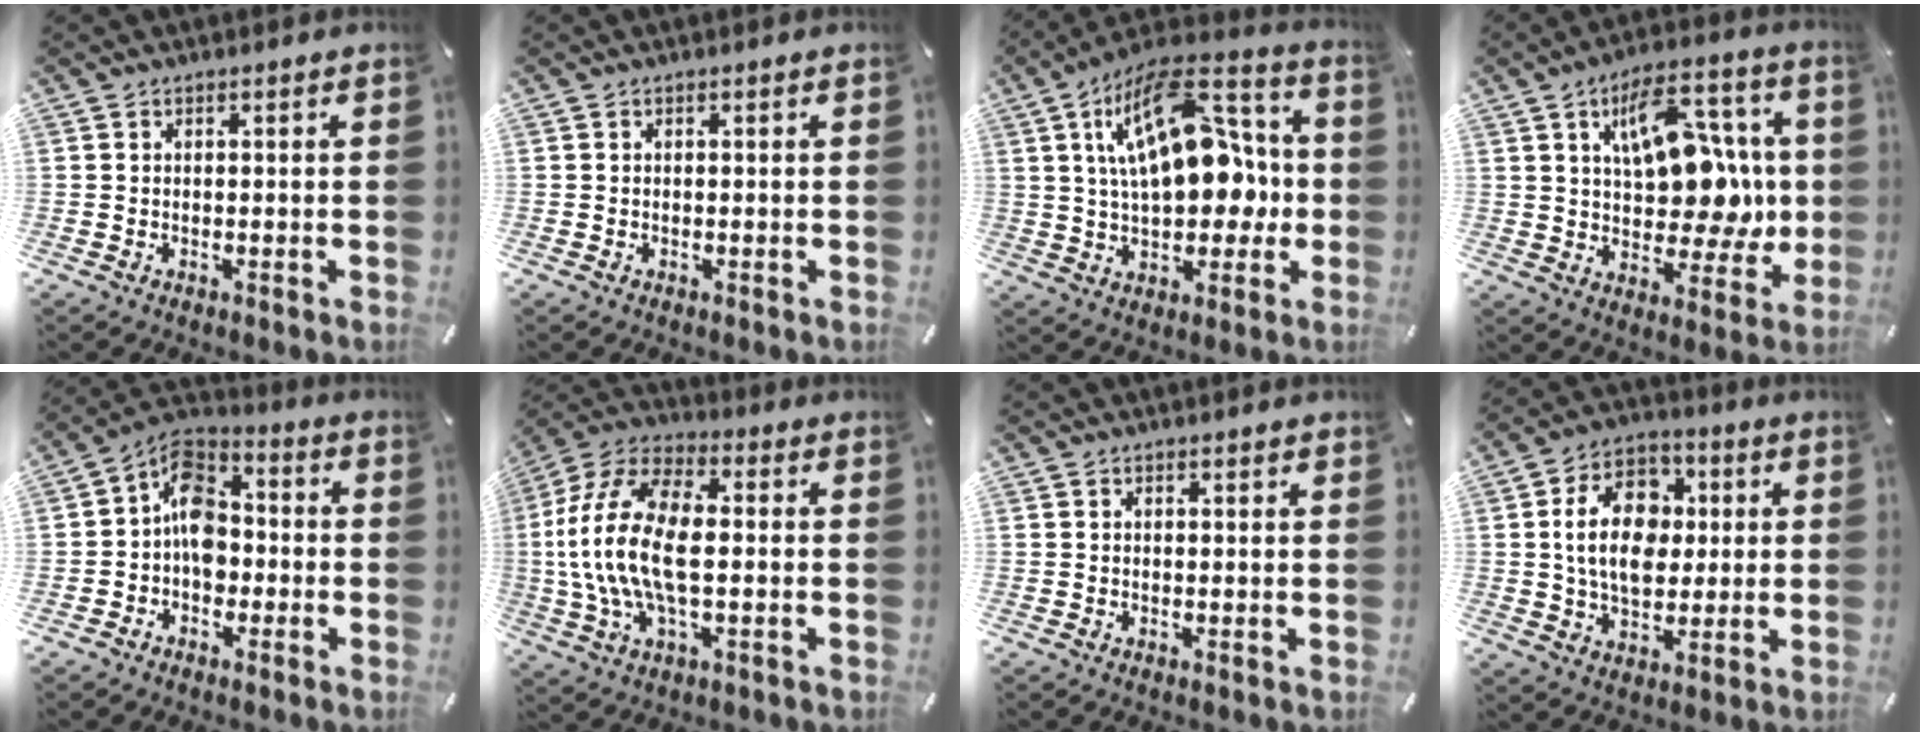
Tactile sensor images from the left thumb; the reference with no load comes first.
{"total": 0.0}
{"total": 20.9, "force": [4.9, 12.0, 16.3], "torque": [-0.276, -0.019, 0.080]}
{"total": 16.8, "force": [4.0, 10.4, 12.5], "torque": [-0.161, -0.017, 0.073]}
{"total": 9.6, "force": [-1.8, 7.4, 5.9], "torque": [-0.109, 0.010, -0.039]}
{"total": 18.2, "force": [-0.9, 9.6, 15.4], "torque": [-0.336, -0.002, -0.020]}
{"total": 0.5, "force": [0.4, 0.3, 0.1], "torque": [0.005, -0.003, 0.006]}
{"total": 14.8, "force": [1.4, 11.0, 9.8], "torque": [-0.170, 0.015, 0.023]}